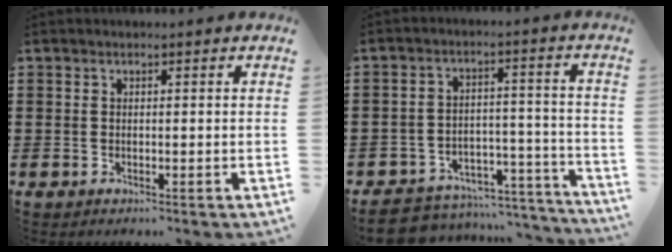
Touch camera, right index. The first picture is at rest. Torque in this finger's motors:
{"motor_torque": [-1.21, 0.62, -1.05, -0.21]}